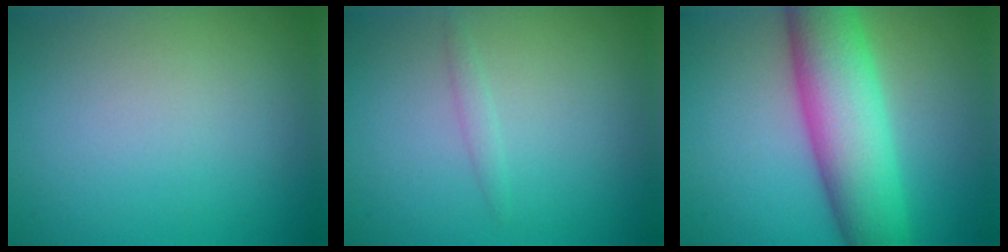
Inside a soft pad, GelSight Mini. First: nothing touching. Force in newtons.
{"total": 0.9, "press": 0.9, "slide": 0.1}
{"total": 9.7, "press": 9.7, "slide": 0.1}